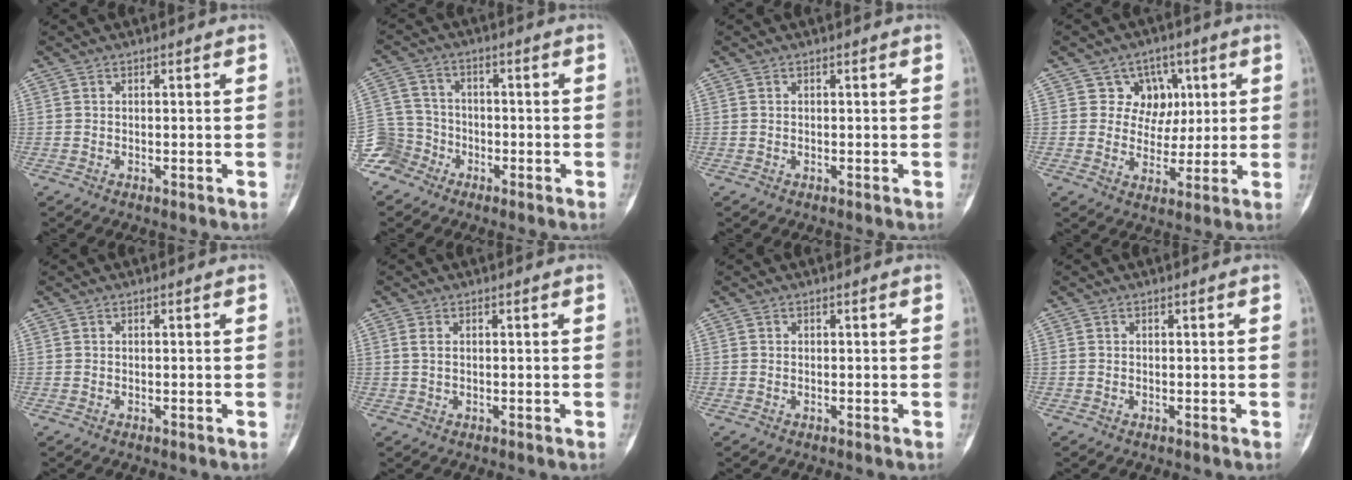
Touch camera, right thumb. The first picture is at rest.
{"total": 6.9, "force": [-4.4, 5.3, 0.0], "torque": [0.027, 0.037, -0.098]}
{"total": 0.0}
{"total": 7.6, "force": [2.7, 6.8, 2.3], "torque": [0.012, -0.002, 0.041]}
{"total": 0.0}
{"total": 1.5, "force": [0.3, 0.9, 1.2], "torque": [-0.030, 0.002, 0.006]}
{"total": 0.0}
{"total": 0.0}